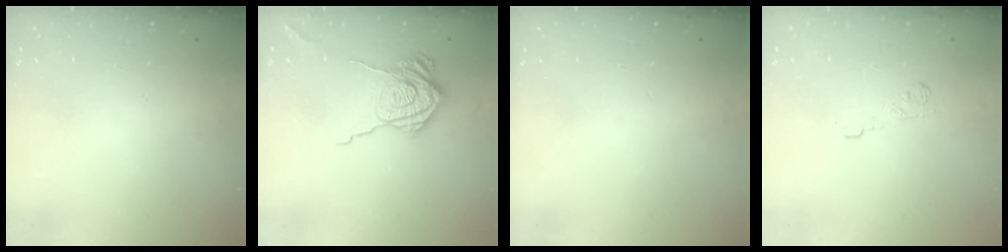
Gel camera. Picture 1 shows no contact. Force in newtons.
{"total": 16.1, "press": 16.1, "slide": 1.2}
{"total": 0.0}
{"total": 3.9, "press": 3.7, "slide": 1.3}